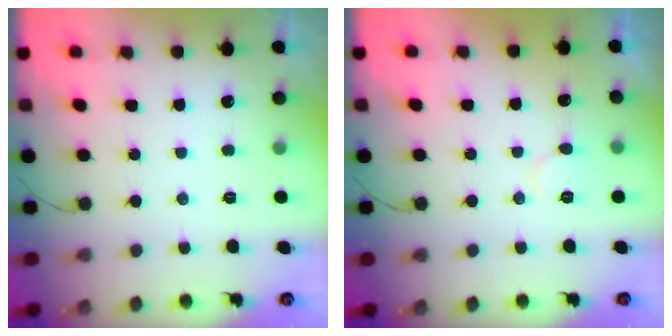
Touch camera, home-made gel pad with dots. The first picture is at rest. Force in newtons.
{"total": 5.4, "press": 5.4, "slide": 0.5}